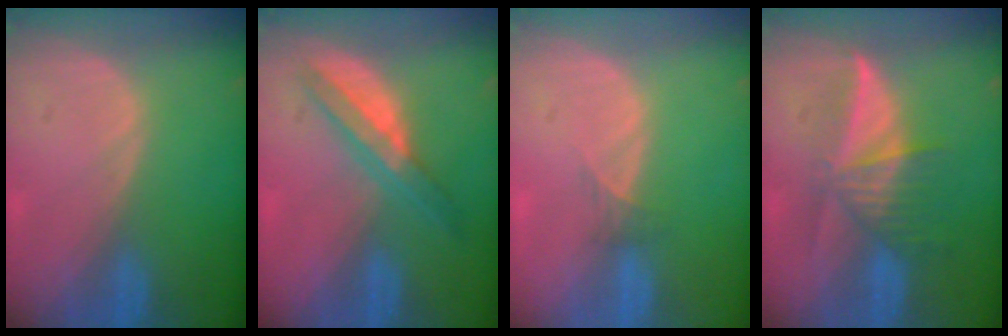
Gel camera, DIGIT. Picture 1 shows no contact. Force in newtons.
{"total": 5.6, "press": 5.2, "slide": 1.9}
{"total": 1.3, "press": 1.0, "slide": 0.8}
{"total": 6.1, "press": 6.0, "slide": 1.2}